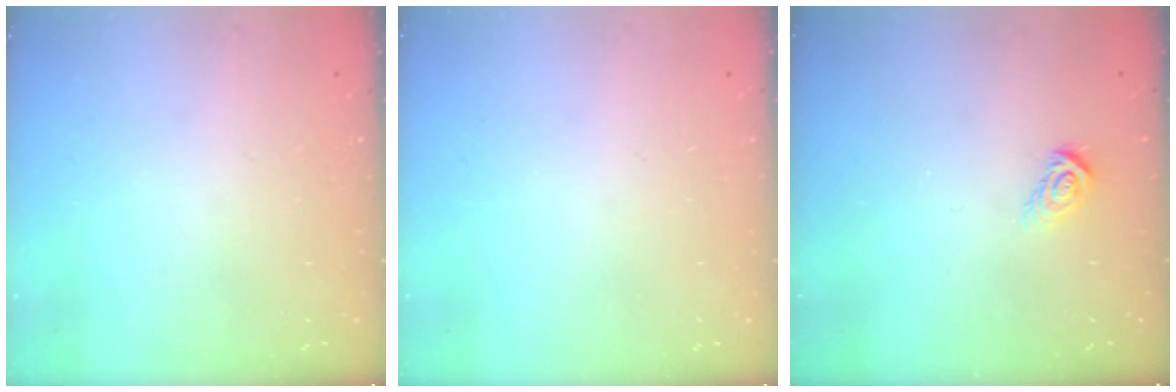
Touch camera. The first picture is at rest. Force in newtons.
{"total": 0.0}
{"total": 5.0, "press": 4.9, "slide": 0.3}